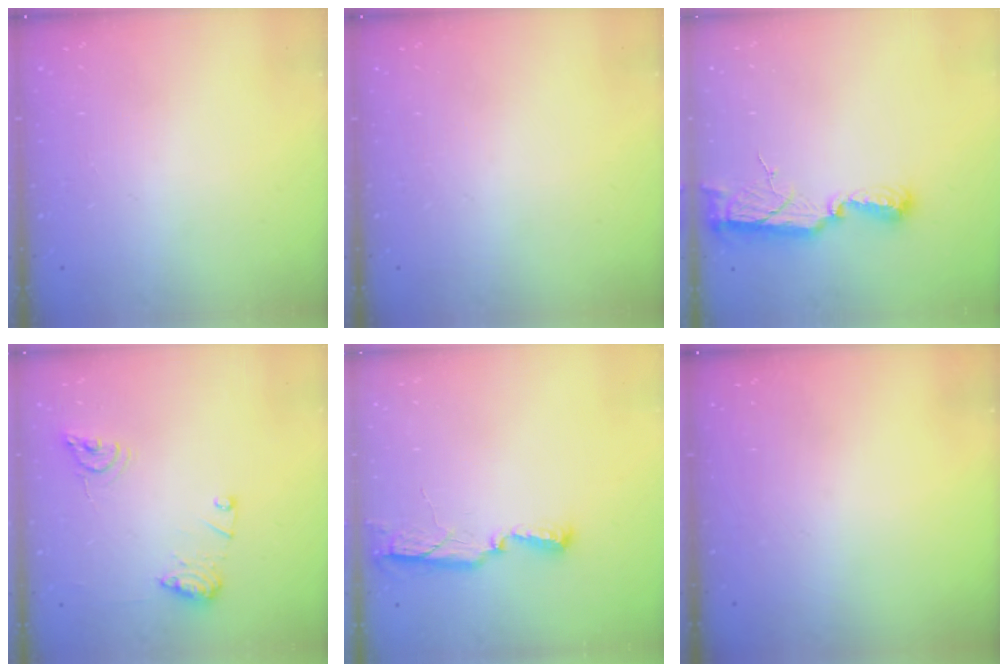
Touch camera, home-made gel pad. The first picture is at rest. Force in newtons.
{"total": 0.0}
{"total": 9.5, "press": 9.2, "slide": 2.7}
{"total": 11.2, "press": 11.1, "slide": 1.1}
{"total": 6.6, "press": 6.5, "slide": 1.1}
{"total": 0.0}